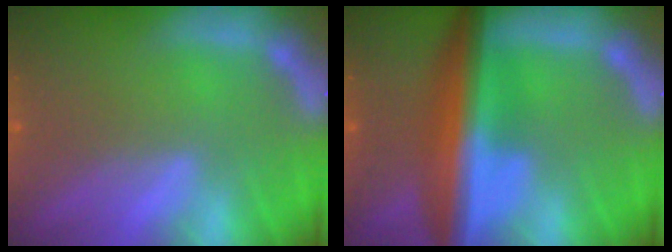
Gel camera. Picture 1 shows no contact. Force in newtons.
{"total": 8.4}